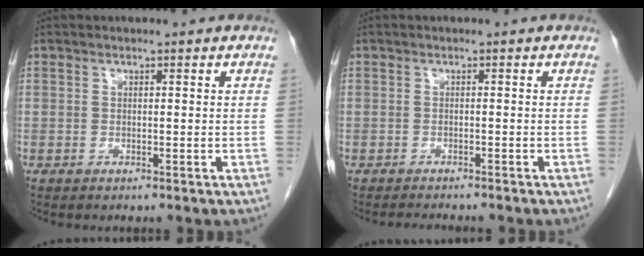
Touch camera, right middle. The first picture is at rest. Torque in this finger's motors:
{"motor_torque": [0.13, -0.12, -0.06, -0.01]}